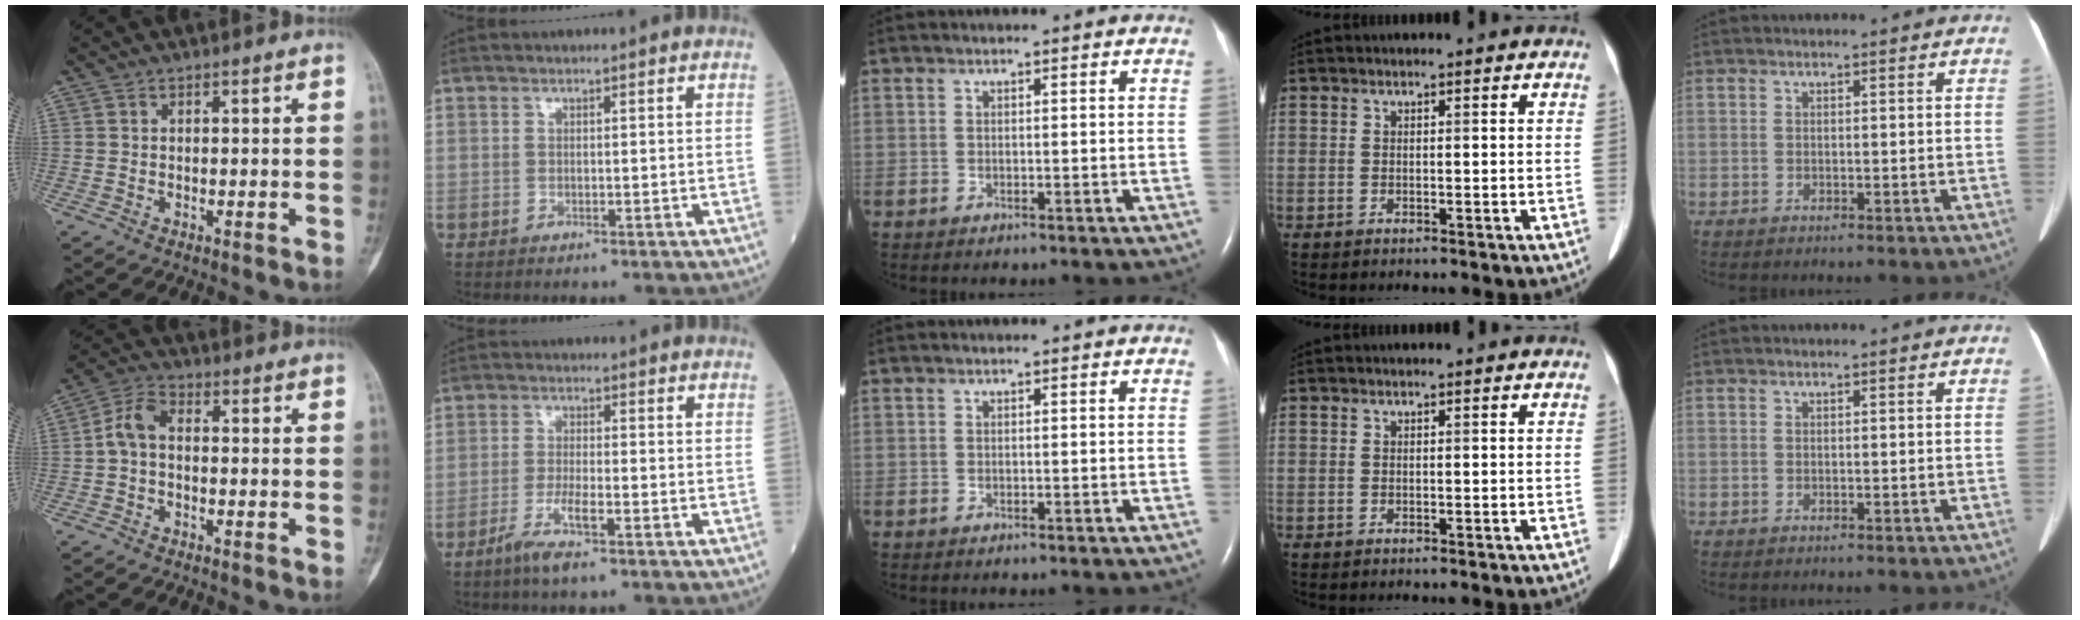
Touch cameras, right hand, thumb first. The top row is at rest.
{"thumb": {"total": 5.1, "force": [-0.5, 3.1, 4.1], "torque": [-0.080, 0.018, -0.022]}, "index": {"total": 5.1, "force": [-3.0, 0.3, 4.0], "torque": [-0.081, -0.006, -0.059]}}